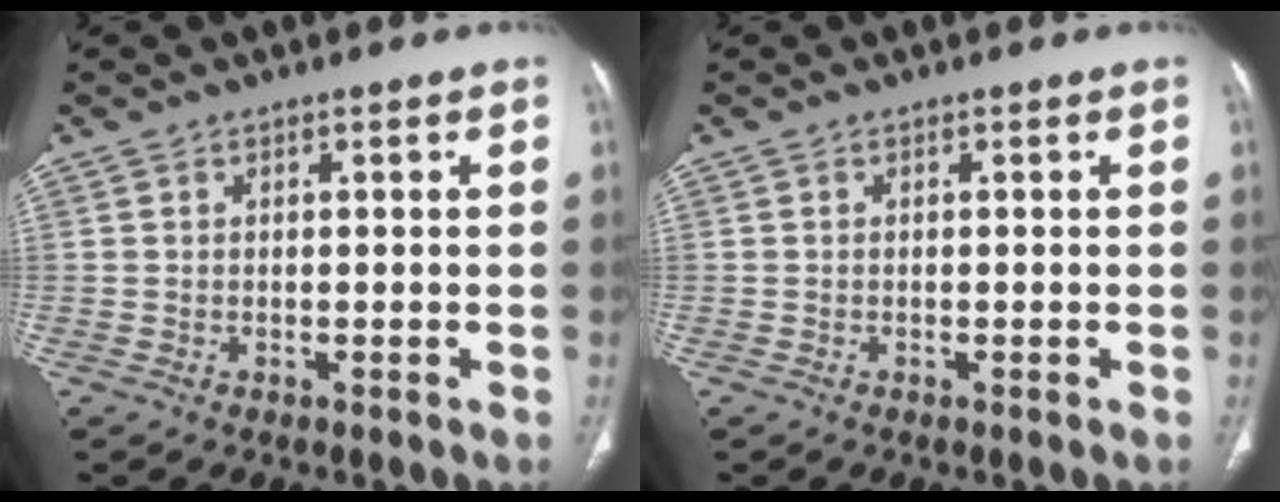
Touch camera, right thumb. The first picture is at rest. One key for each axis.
{"total": 0.0}